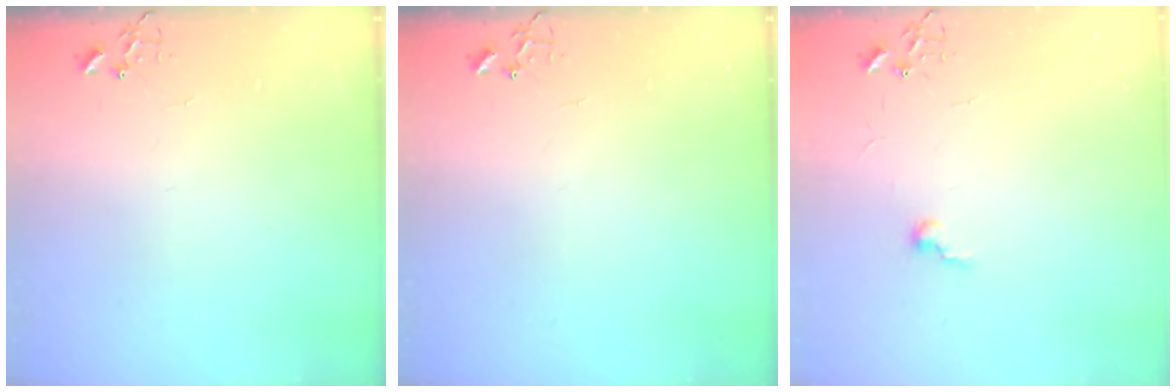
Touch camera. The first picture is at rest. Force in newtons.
{"total": 0.0}
{"total": 6.2, "press": 6.2, "slide": 0.8}